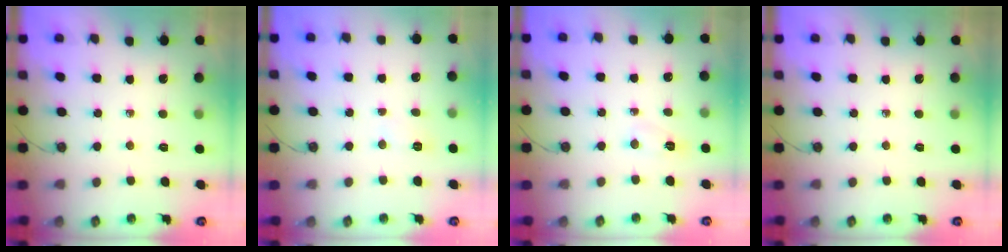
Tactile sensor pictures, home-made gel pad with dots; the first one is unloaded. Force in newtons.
{"total": 4.4, "press": 4.3, "slide": 0.8}
{"total": 3.8, "press": 3.8, "slide": 0.5}
{"total": 0.0}